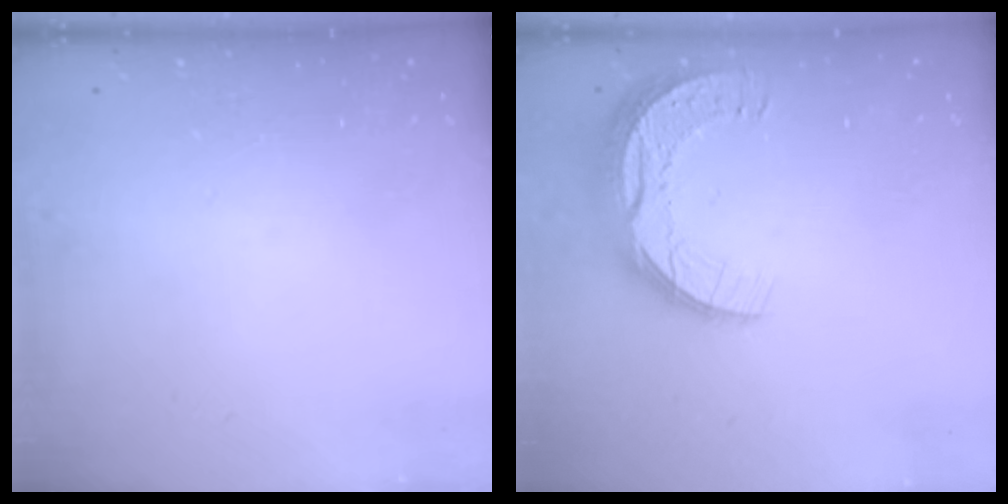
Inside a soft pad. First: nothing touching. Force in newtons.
{"total": 12.5, "press": 12.5, "slide": 0.7}